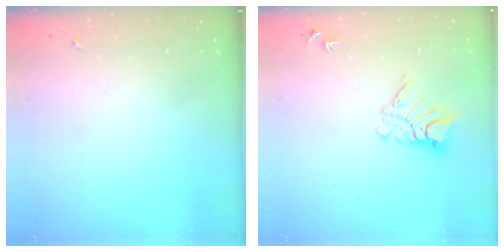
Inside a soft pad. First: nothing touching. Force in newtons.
{"total": 9.5, "press": 9.5, "slide": 0.9}